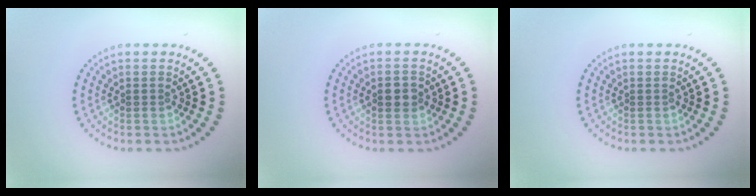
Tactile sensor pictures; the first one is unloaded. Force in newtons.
{"total": 1.7, "press": 1.7, "slide": 0.1}
{"total": 0.0}